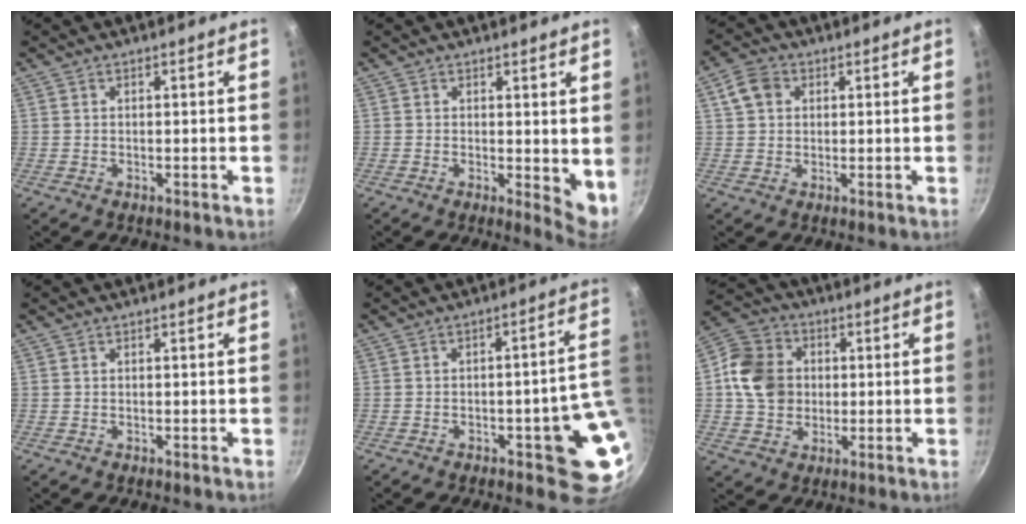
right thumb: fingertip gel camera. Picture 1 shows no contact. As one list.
[{"total": 5.0, "force": [1.1, 2.0, 4.4], "torque": [-0.056, -0.013, 0.015]}, {"total": 5.2, "force": [1.6, 4.1, 2.7], "torque": [-0.037, 0.007, 0.022]}, {"total": 0.0}, {"total": 12.3, "force": [-2.1, 4.2, 11.4], "torque": [-0.089, 0.018, -0.024]}, {"total": 11.7, "force": [0.9, 9.9, 6.1], "torque": [-0.088, 0.011, 0.004]}]